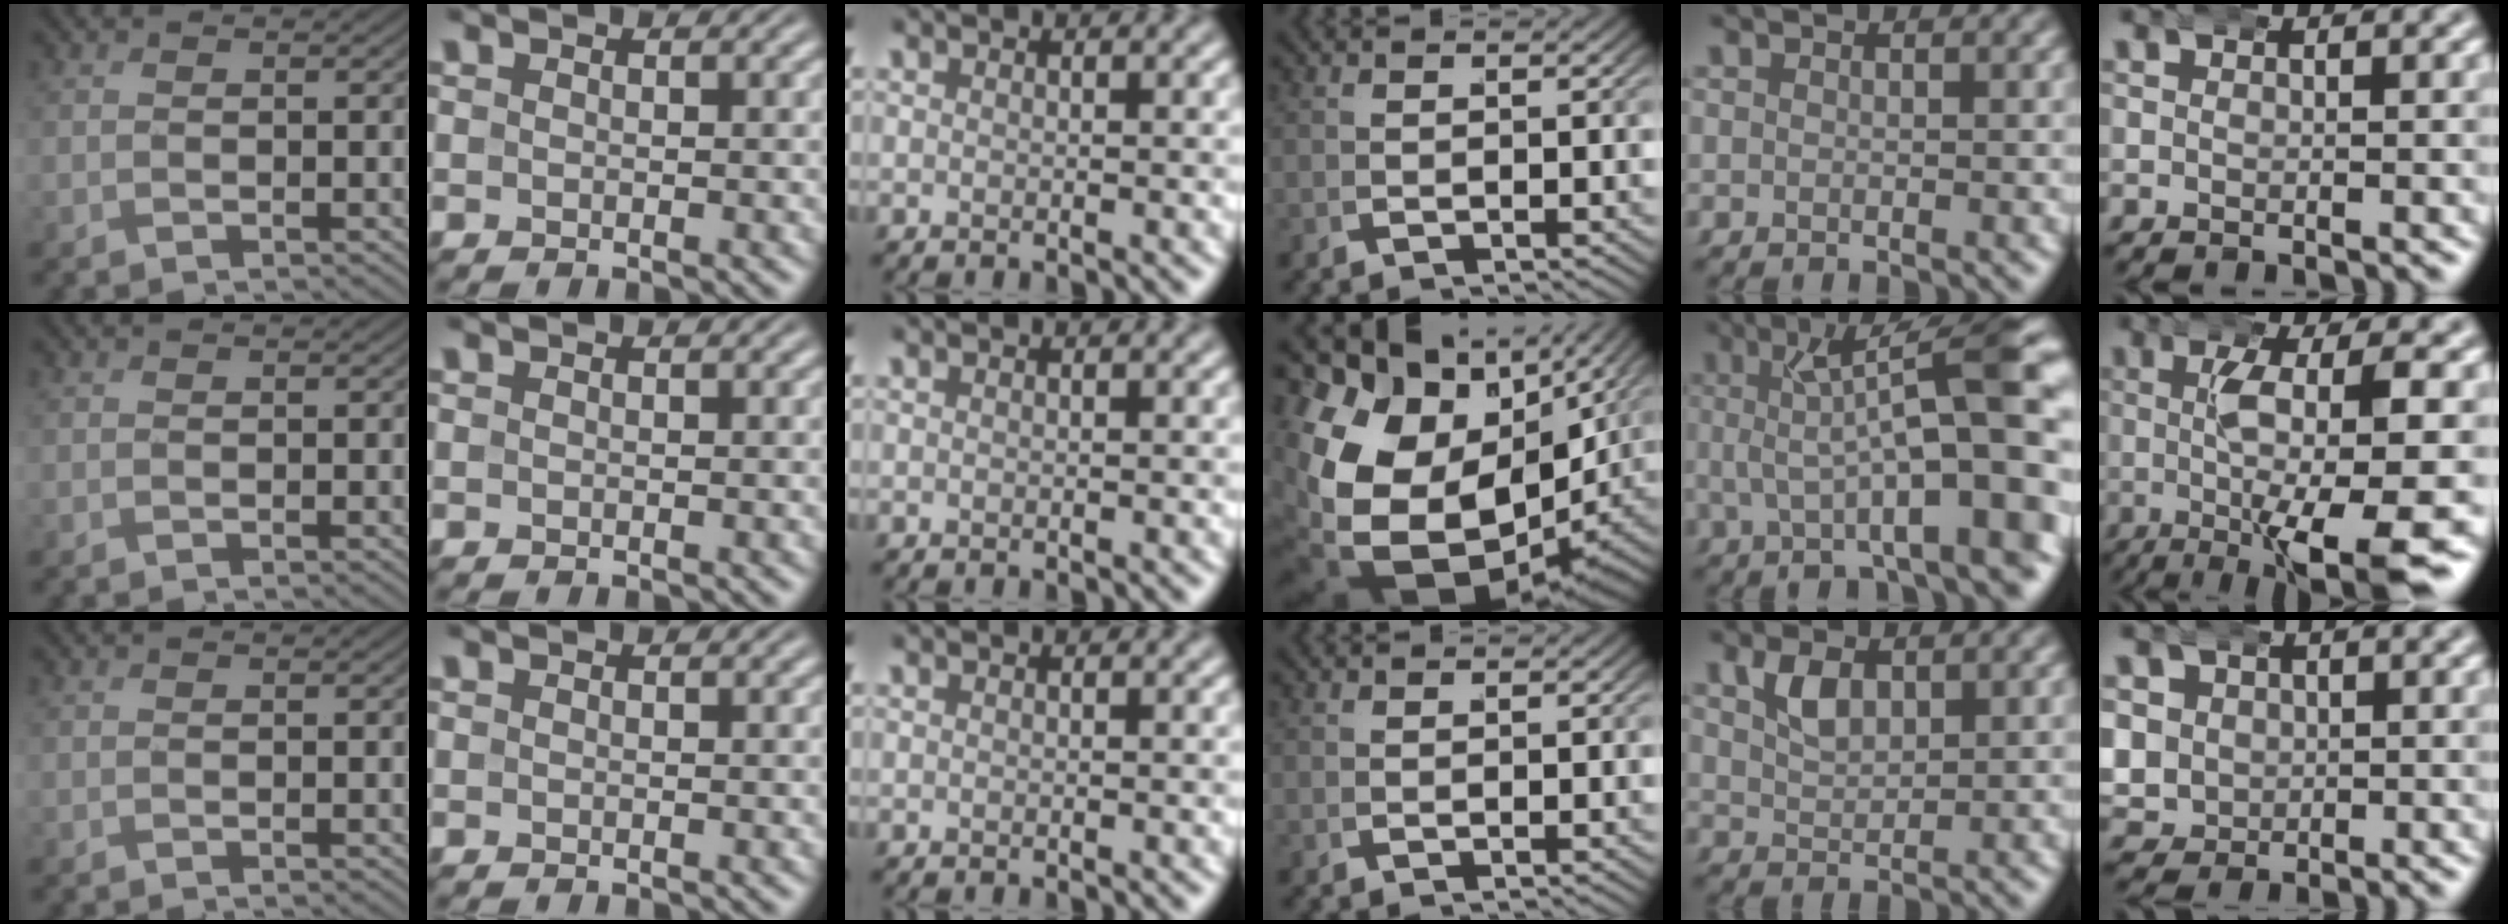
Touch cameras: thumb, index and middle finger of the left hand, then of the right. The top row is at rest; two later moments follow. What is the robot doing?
{"motion": "wrap", "object": "aluminum foil"}